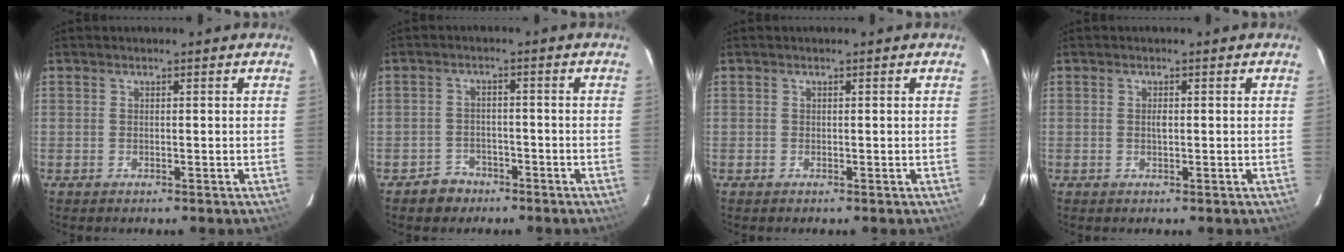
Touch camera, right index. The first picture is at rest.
{"total": 4.4, "force": [-3.0, 3.3, 0.2], "torque": [-0.018, 0.016, -0.045]}
{"total": 0.0}
{"total": 1.0, "force": [0.0, 0.5, 0.9], "torque": [-0.015, 0.002, 0.000]}